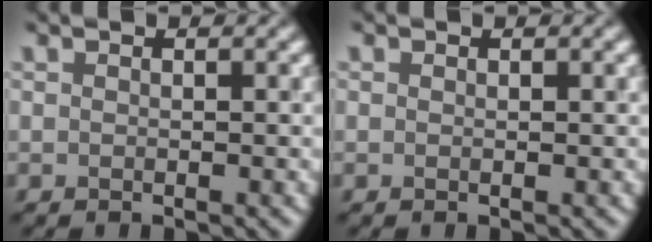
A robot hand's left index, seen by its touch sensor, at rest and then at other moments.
{"total": 0.0}